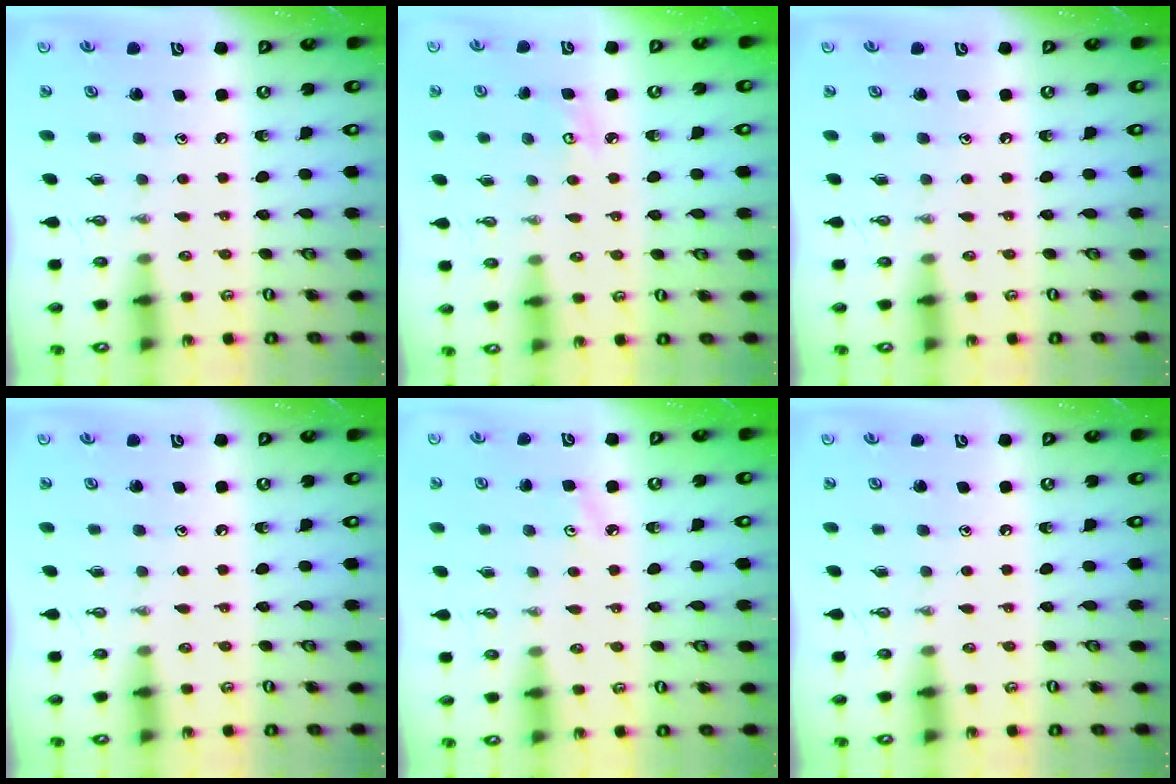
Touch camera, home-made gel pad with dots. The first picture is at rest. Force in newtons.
{"total": 4.1, "press": 4.1, "slide": 0.4}
{"total": 0.0}
{"total": 0.0}
{"total": 3.1, "press": 3.0, "slide": 0.5}
{"total": 0.0}